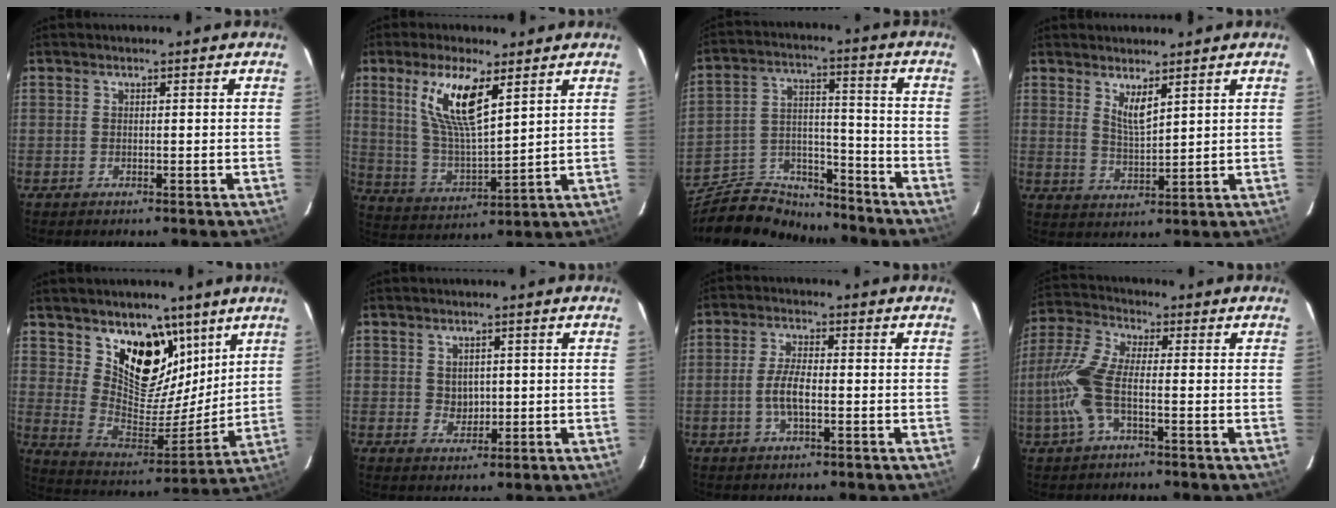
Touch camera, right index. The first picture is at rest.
{"total": 12.6, "force": [6.3, 3.6, 10.3], "torque": [-0.201, 0.002, 0.132]}
{"total": 17.5, "force": [-15.1, 6.8, 5.8], "torque": [-0.126, 0.036, -0.236]}
{"total": 4.2, "force": [2.9, 0.8, 2.9], "torque": [-0.053, -0.008, 0.052]}
{"total": 16.4, "force": [10.0, 10.0, 8.2], "torque": [-0.150, -0.016, 0.183]}
{"total": 2.8, "force": [0.6, 2.6, 1.1], "torque": [-0.014, 0.001, 0.017]}
{"total": 4.7, "force": [-1.2, 1.6, 4.3], "torque": [-0.088, 0.001, -0.023]}
{"total": 9.5, "force": [-2.2, 3.0, 8.7], "torque": [-0.209, 0.006, -0.048]}